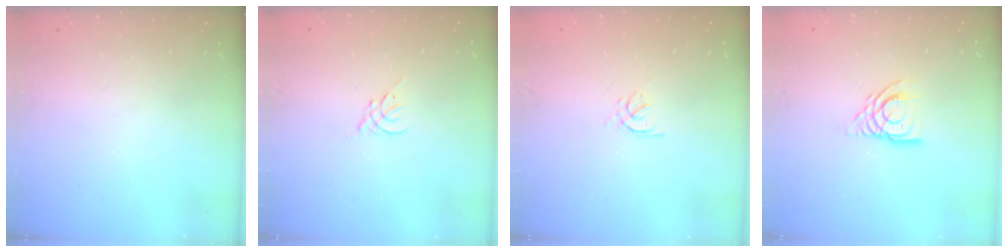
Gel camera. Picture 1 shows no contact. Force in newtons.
{"total": 1.8, "press": 1.7, "slide": 0.5}
{"total": 2.1, "press": 2.0, "slide": 0.6}
{"total": 10.5, "press": 10.4, "slide": 1.3}